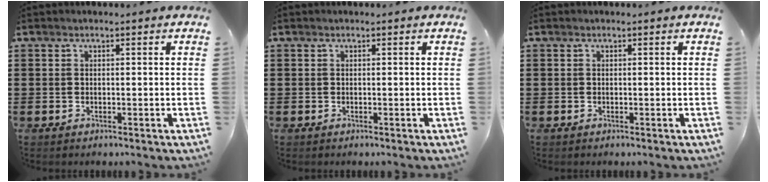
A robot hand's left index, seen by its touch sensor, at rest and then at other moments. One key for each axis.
{"total": 0.0}
{"total": 0.0}